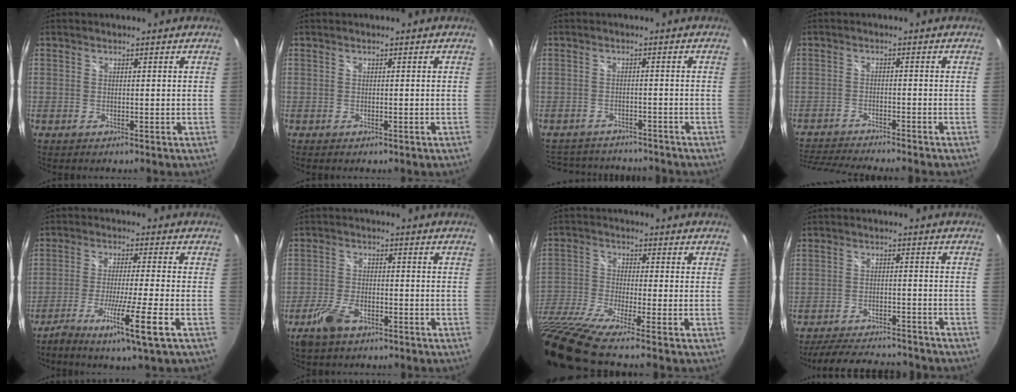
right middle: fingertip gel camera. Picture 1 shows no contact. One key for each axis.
{"total": 0.6, "fx": -0.5, "fy": 0.2, "fz": 0.3, "tx": -0.008, "ty": -0.001, "tz": -0.007}
{"total": 11.7, "fx": -10.3, "fy": 4.2, "fz": 3.5, "tx": -0.086, "ty": 0.008, "tz": -0.146}
{"total": 10.7, "fx": -9.9, "fy": 0.4, "fz": 4.0, "tx": -0.102, "ty": -0.019, "tz": -0.163}
{"total": 9.9, "fx": -5.2, "fy": -1.2, "fz": 8.4, "tx": -0.165, "ty": -0.018, "tz": -0.095}
{"total": 6.7, "fx": -4.2, "fy": 3.3, "fz": 4.0, "tx": -0.100, "ty": -0.007, "tz": -0.078}
{"total": 14.3, "fx": -11.0, "fy": 0.2, "fz": 9.1, "tx": -0.202, "ty": -0.046, "tz": -0.219}
{"total": 15.1, "fx": -13.4, "fy": 3.5, "fz": 5.9, "tx": -0.127, "ty": -0.003, "tz": -0.191}